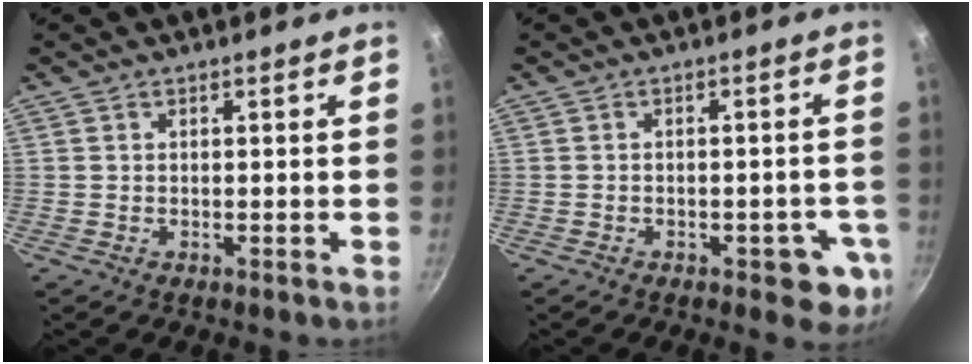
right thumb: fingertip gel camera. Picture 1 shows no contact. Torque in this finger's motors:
{"motor_torque": [0.84, 1.12, -0.22, 0.17, 0.13]}